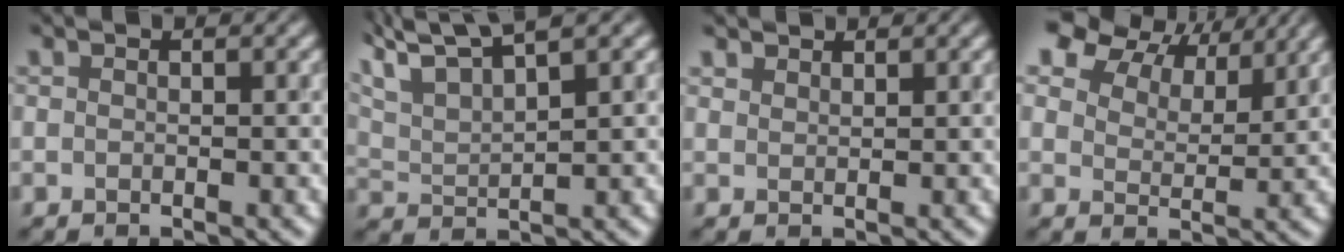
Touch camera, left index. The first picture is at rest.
{"total": 8.0, "force": [6.7, 1.4, 4.3], "torque": [-0.087, 0.032, 0.099]}
{"total": 1.4, "force": [1.3, 0.3, -0.1], "torque": [0.000, 0.002, 0.024]}
{"total": 9.6, "force": [7.7, 4.3, 3.8], "torque": [-0.085, 0.010, 0.130]}